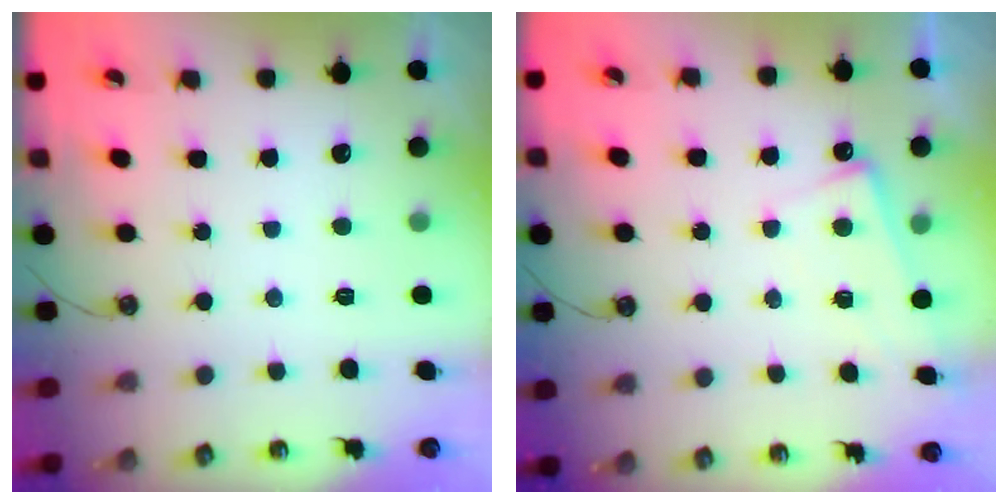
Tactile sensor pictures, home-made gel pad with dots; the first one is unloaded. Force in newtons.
{"total": 4.4, "press": 4.4, "slide": 0.3}